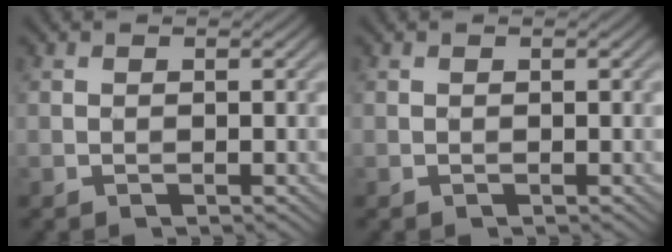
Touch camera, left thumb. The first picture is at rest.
{"total": 0.0}